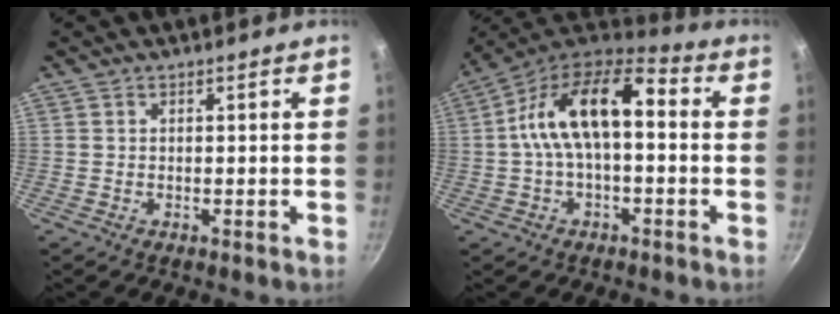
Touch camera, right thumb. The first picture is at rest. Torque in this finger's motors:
{"motor_torque": [1.43, 3.58, 1.77, -0.17, 0.18]}